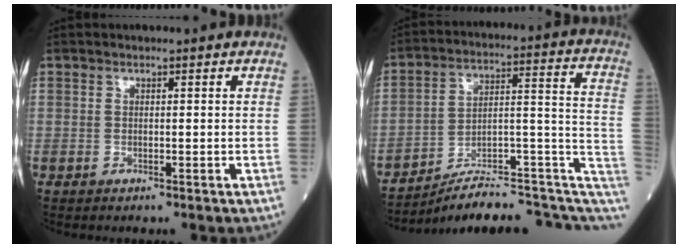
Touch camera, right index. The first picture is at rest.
{"total": 16.1, "force": [-12.6, 4.7, 8.9], "torque": [-0.079, 0.084, -0.175]}